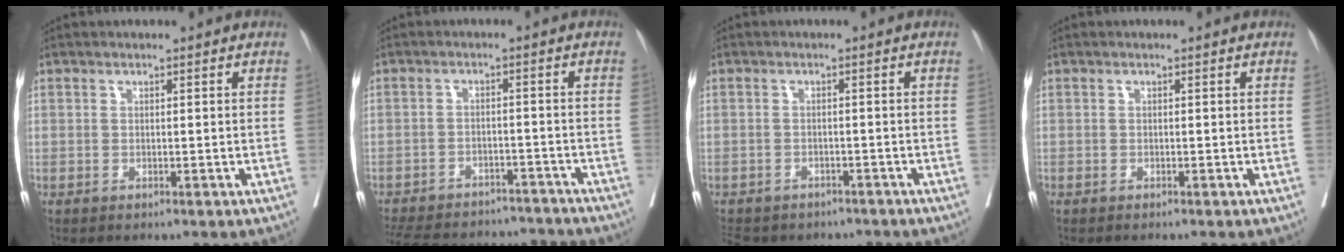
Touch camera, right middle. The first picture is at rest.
{"total": 19.7, "force": [-17.6, 6.2, 6.2], "torque": [-0.167, -0.010, -0.235]}
{"total": 11.2, "force": [-9.2, 5.5, 3.3], "torque": [-0.076, -0.002, -0.112]}
{"total": 0.8, "force": [-0.7, 0.1, 0.3], "torque": [-0.007, -0.001, -0.011]}